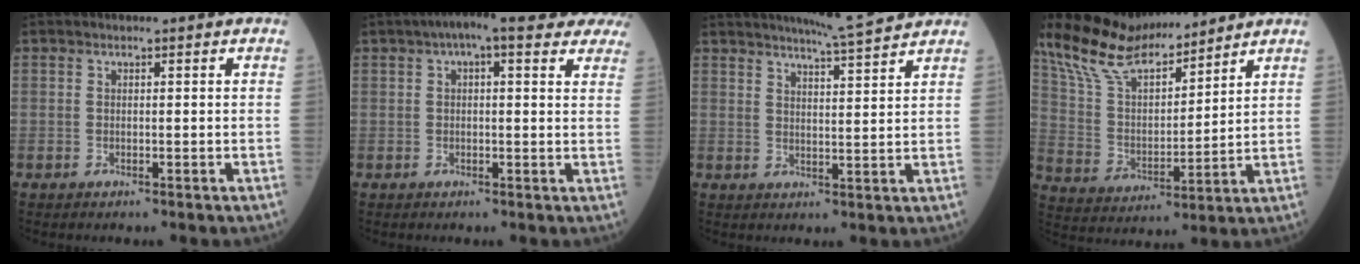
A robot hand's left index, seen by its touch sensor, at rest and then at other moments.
{"total": 11.7, "force": [8.7, 3.2, 7.2], "torque": [-0.089, 0.037, 0.098]}
{"total": 7.2, "force": [6.8, -0.6, 2.3], "torque": [-0.049, -0.002, 0.098]}
{"total": 15.4, "force": [13.5, 3.5, 6.4], "torque": [-0.133, 0.018, 0.261]}